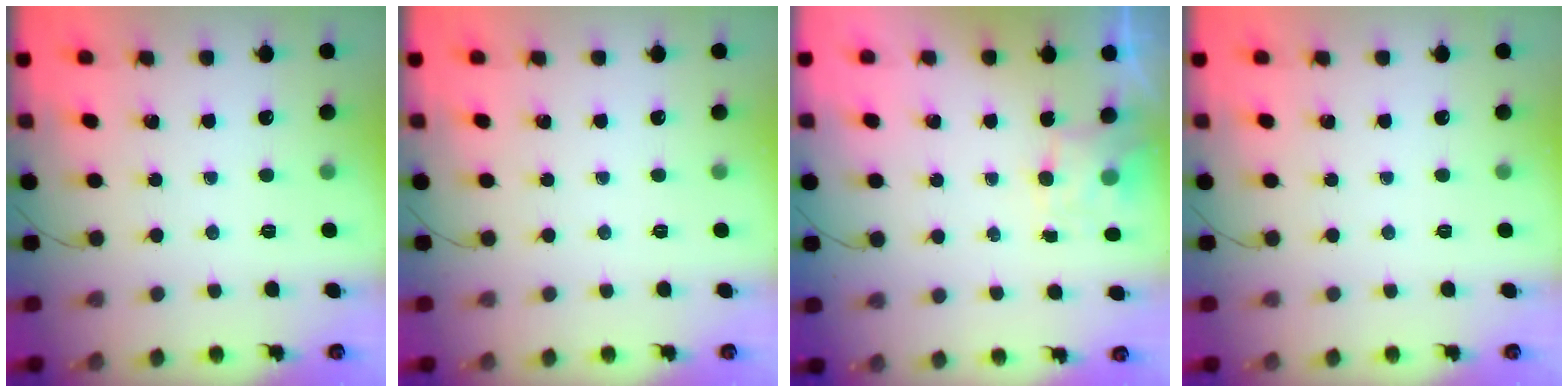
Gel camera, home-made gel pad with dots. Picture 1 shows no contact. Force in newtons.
{"total": 0.0}
{"total": 3.6, "press": 3.5, "slide": 0.9}
{"total": 0.0}